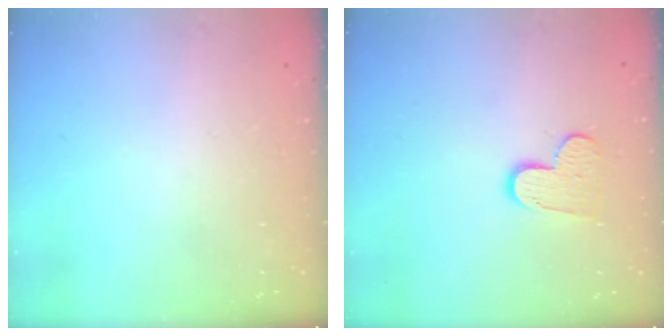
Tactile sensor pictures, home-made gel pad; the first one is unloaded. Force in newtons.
{"total": 9.1, "press": 9.1, "slide": 0.7}